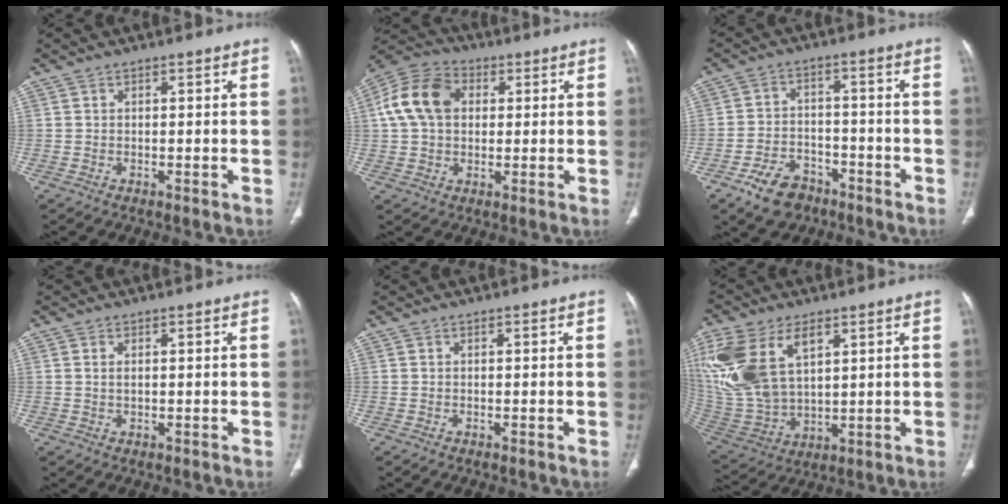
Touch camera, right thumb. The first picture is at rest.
{"total": 12.6, "force": [2.4, 9.2, 8.3], "torque": [-0.148, 0.023, 0.034]}
{"total": 8.5, "force": [-5.5, 5.5, 3.5], "torque": [-0.046, 0.036, -0.091]}
{"total": 1.1, "force": [0.4, 0.5, 0.9], "torque": [-0.022, 0.002, 0.010]}
{"total": 0.0}
{"total": 20.9, "force": [8.3, 12.2, 14.8], "torque": [-0.335, -0.016, 0.173]}